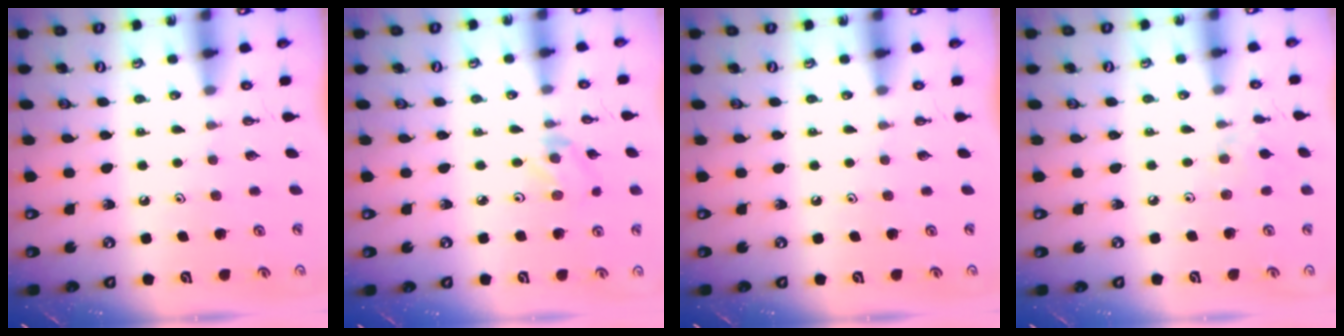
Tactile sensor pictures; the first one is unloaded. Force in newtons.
{"total": 2.0, "press": 1.9, "slide": 0.3}
{"total": 0.0}
{"total": 2.3, "press": 2.3, "slide": 0.4}